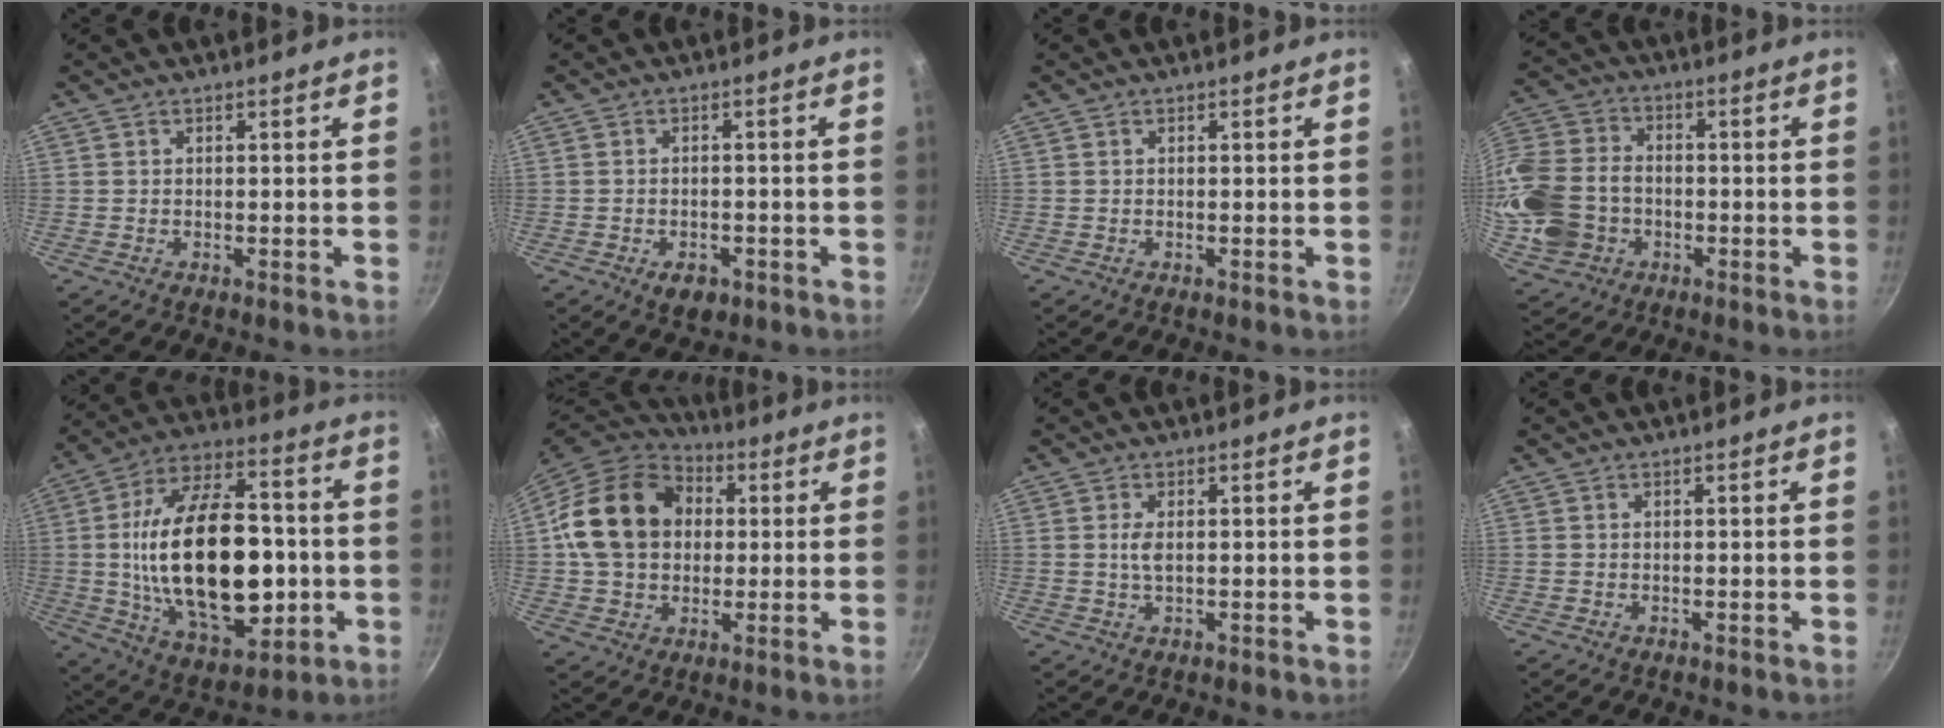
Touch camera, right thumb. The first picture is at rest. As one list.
[{"total": 4.1, "force": [-2.0, 2.6, 2.5], "torque": [-0.033, 0.013, -0.020]}, {"total": 0.0}, {"total": 19.1, "force": [-4.2, 14.6, 11.6], "torque": [-0.256, 0.041, -0.074]}, {"total": 30.0, "force": [-2.0, 17.1, 24.5], "torque": [-0.405, 0.025, -0.019]}, {"total": 20.1, "force": [3.0, 15.7, 12.2], "torque": [-0.196, 0.029, 0.045]}, {"total": 2.4, "force": [0.3, 1.1, 2.1], "torque": [-0.043, 0.000, 0.006]}, {"total": 0.0}]